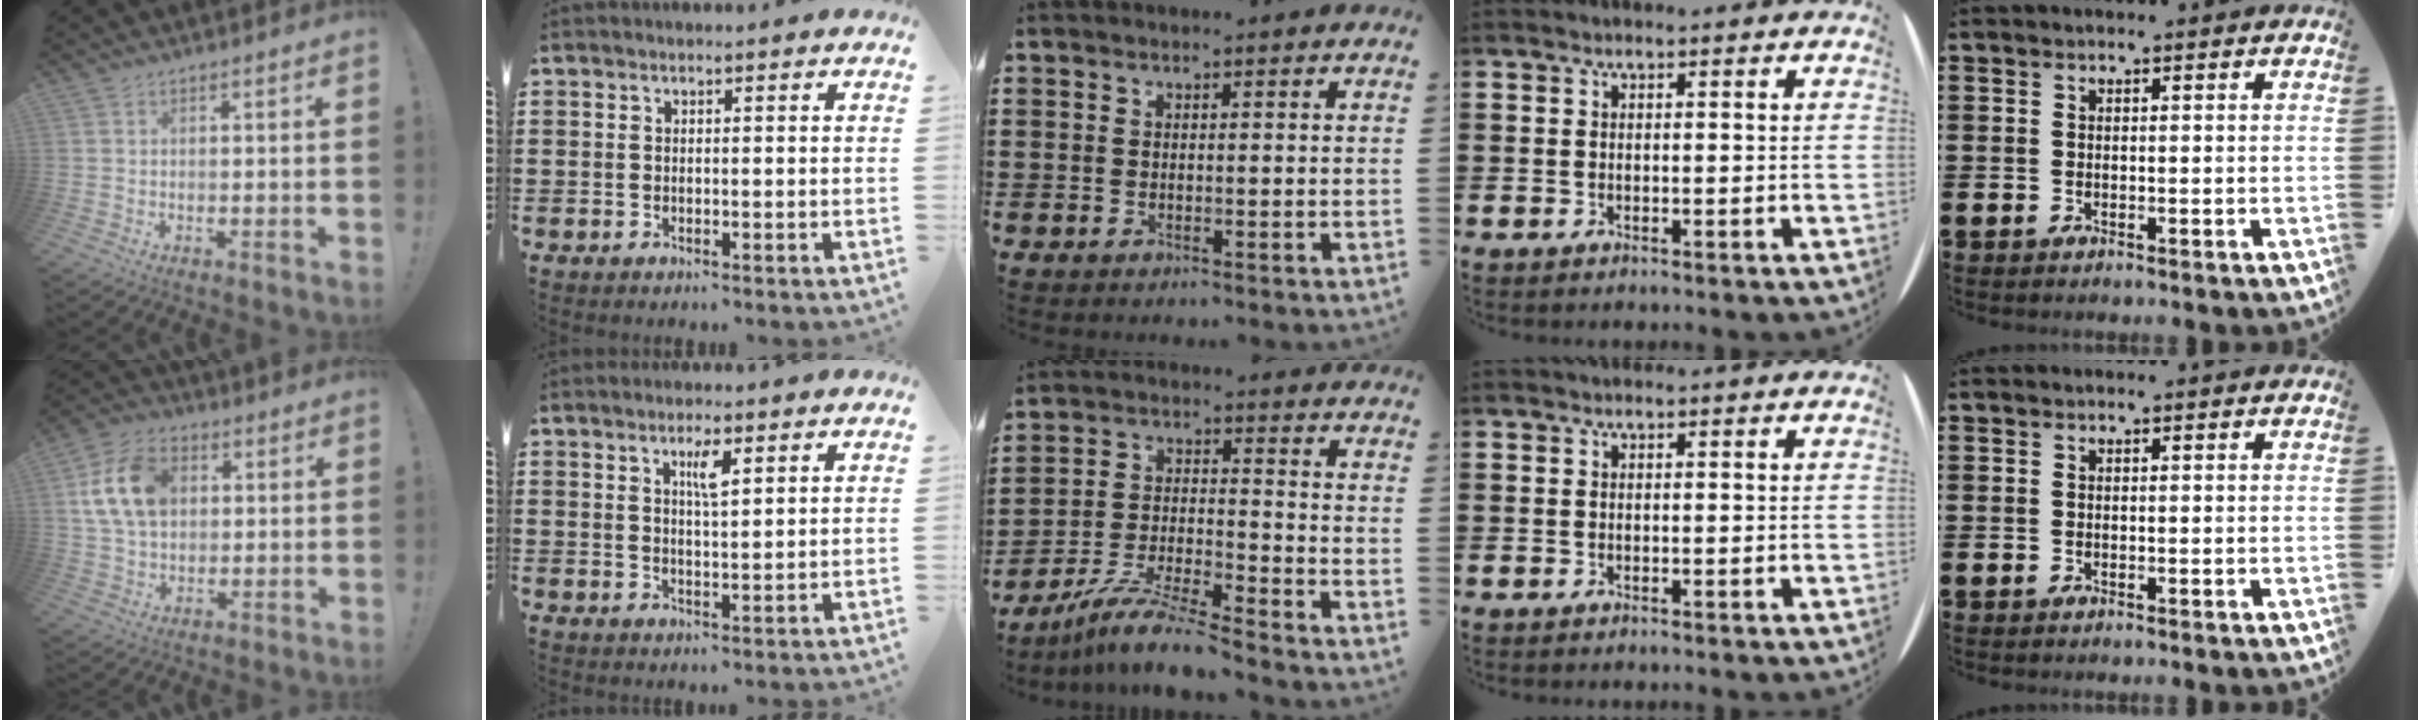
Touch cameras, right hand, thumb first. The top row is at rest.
{"thumb": {"total": 14.8, "force": [3.5, 10.4, 9.8], "torque": [-0.173, 0.004, 0.069]}, "index": {"total": 3.4, "force": [1.7, 0.7, 2.9], "torque": [-0.046, -0.001, 0.024]}, "middle": {"total": 8.6, "force": [-7.8, 0.1, 3.7], "torque": [-0.075, 0.001, -0.154]}}